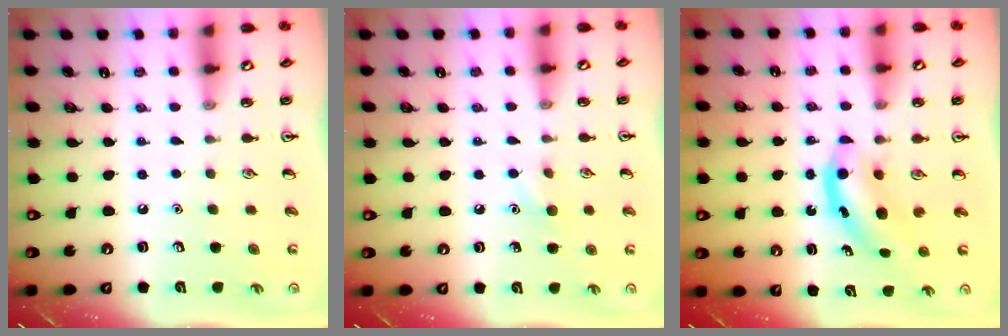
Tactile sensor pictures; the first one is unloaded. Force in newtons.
{"total": 5.7, "press": 5.4, "slide": 1.7}
{"total": 4.4, "press": 4.4, "slide": 0.5}